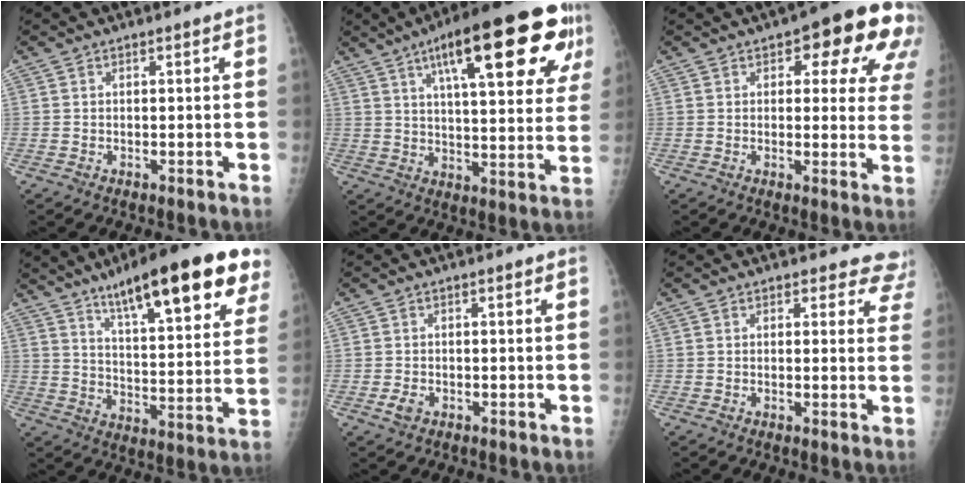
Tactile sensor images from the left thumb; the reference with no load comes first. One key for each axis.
{"total": 25.4, "fx": 12.3, "fy": 7.1, "fz": 21.1, "tx": -0.284, "ty": -0.009, "tz": 0.176}
{"total": 15.4, "fx": 7.1, "fy": 6.5, "fz": 12.1, "tx": -0.095, "ty": -0.015, "tz": 0.076}
{"total": 25.3, "fx": 15.4, "fy": 5.8, "fz": 19.2, "tx": -0.248, "ty": -0.042, "tz": 0.225}
{"total": 1.9, "fx": -0.9, "fy": 1.4, "fz": 1.0, "tx": -0.016, "ty": -0.001, "tz": -0.015}
{"total": 6.1, "fx": 5.3, "fy": 3.0, "fz": 0.3, "tx": 0.052, "ty": -0.021, "tz": 0.029}